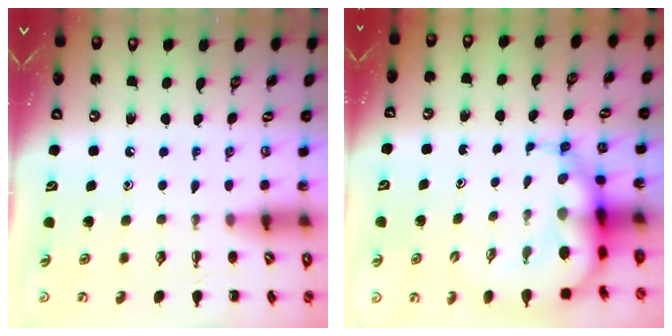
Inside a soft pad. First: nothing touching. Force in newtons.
{"total": 8.7, "press": 8.3, "slide": 2.5}